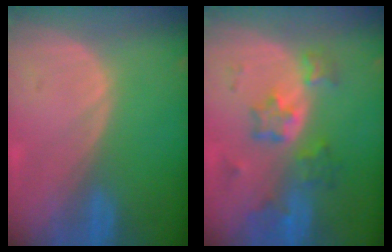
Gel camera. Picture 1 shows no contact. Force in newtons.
{"total": 7.1, "press": 6.5, "slide": 2.9}